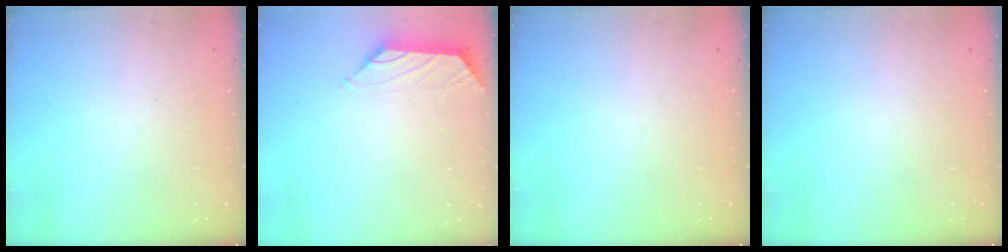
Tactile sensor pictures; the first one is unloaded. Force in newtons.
{"total": 0.0}
{"total": 0.0}
{"total": 0.0}